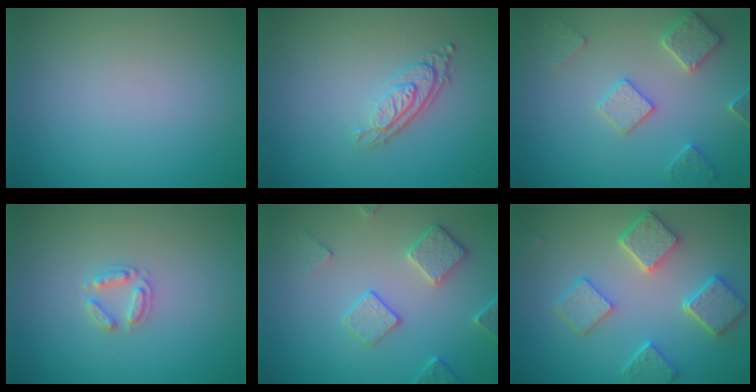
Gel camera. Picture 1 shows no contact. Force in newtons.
{"total": 3.0, "press": 2.2, "slide": 2.0}
{"total": 2.9, "press": 2.8, "slide": 0.5}
{"total": 1.7, "press": 1.7, "slide": 0.2}
{"total": 3.8, "press": 3.2, "slide": 2.0}
{"total": 5.5, "press": 4.4, "slide": 3.2}